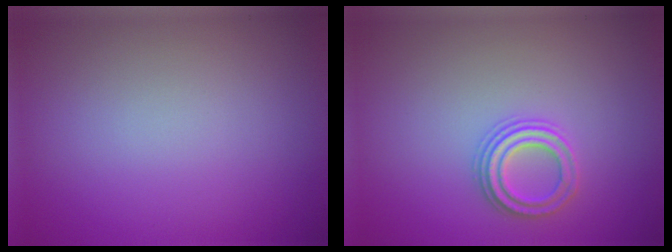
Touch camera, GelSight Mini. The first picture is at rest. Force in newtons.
{"total": 2.3, "press": 2.3, "slide": 0.3}